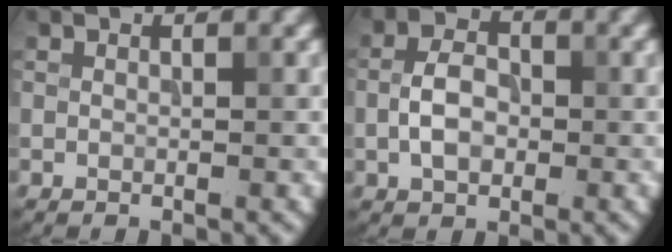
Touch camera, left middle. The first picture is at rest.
{"total": 3.6, "force": [-0.6, 2.4, 2.7], "torque": [-0.053, 0.005, -0.015]}